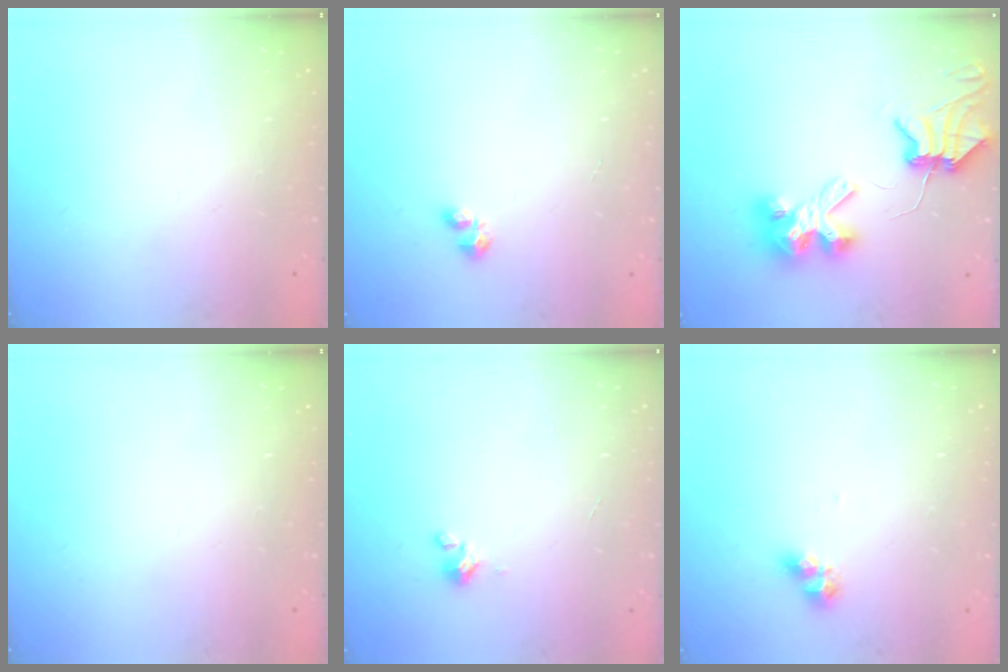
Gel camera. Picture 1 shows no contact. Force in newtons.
{"total": 3.1, "press": 3.0, "slide": 0.5}
{"total": 8.5, "press": 8.5, "slide": 0.9}
{"total": 0.0}
{"total": 0.9, "press": 0.9, "slide": 0.2}
{"total": 6.4, "press": 6.3, "slide": 0.5}